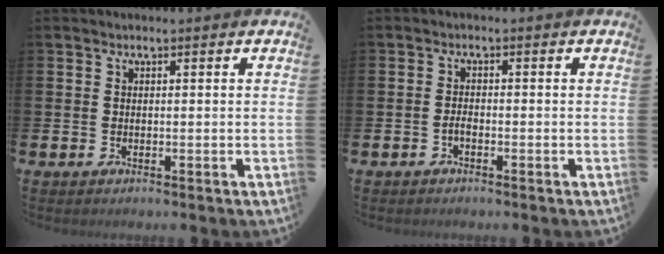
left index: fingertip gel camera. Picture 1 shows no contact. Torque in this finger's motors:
{"motor_torque": [0.16, 0.02, 0.00, 0.05]}